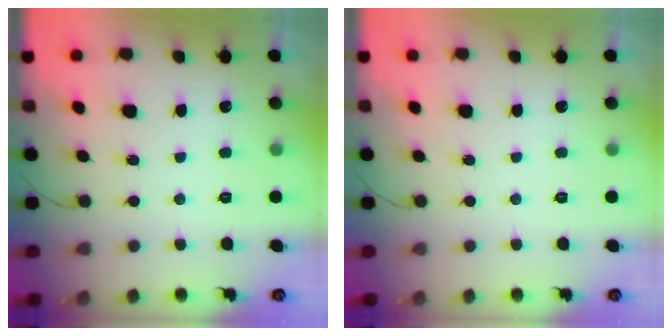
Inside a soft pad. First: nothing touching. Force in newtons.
{"total": 0.0}